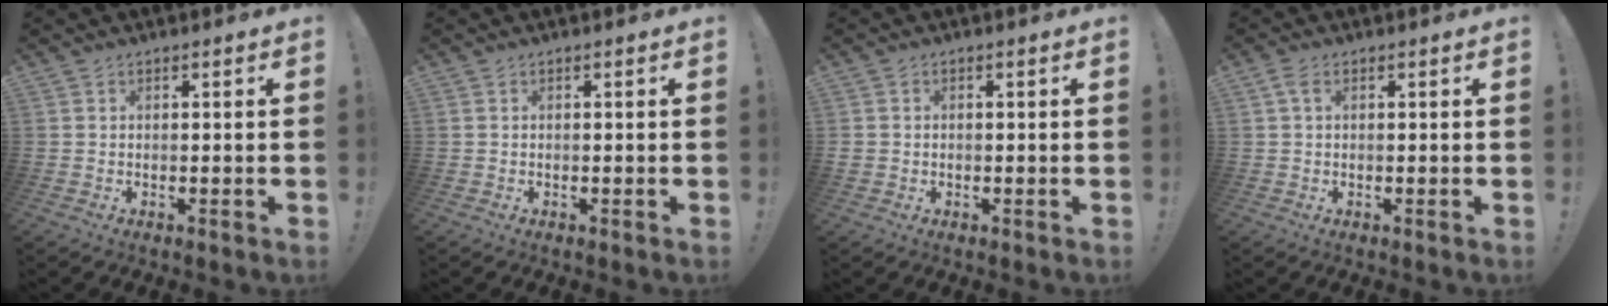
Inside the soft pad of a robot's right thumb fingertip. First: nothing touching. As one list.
[{"total": 0.0}, {"total": 1.3, "force": [-0.1, 1.3, 0.4], "torque": [-0.006, 0.004, -0.002]}, {"total": 2.6, "force": [0.9, 1.4, 2.0], "torque": [-0.033, 0.002, 0.014]}]